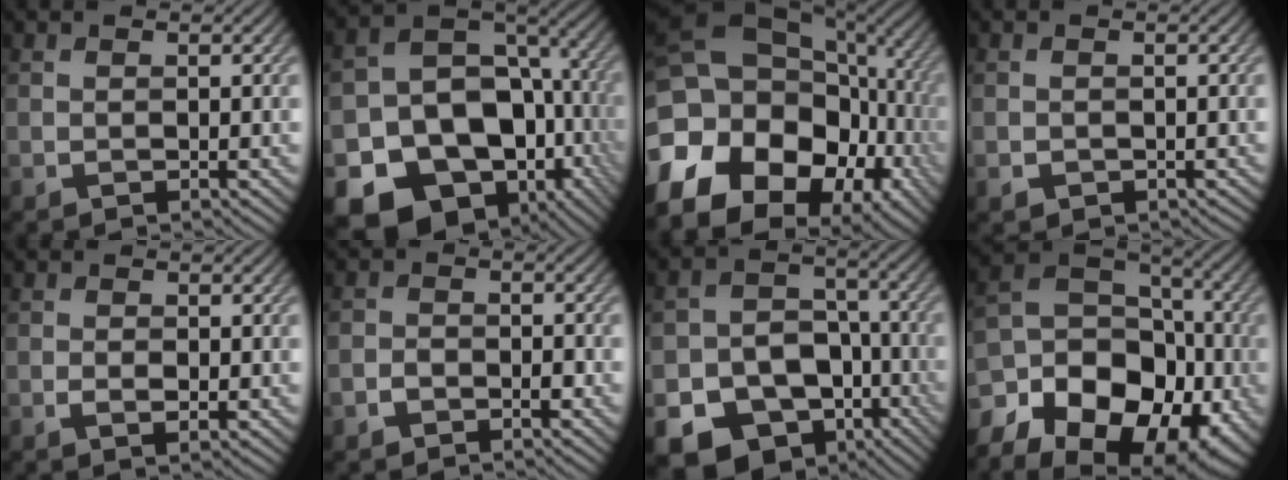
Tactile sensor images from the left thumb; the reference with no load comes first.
{"total": 20.4, "force": [-8.9, 15.7, 9.6], "torque": [-0.183, -0.043, -0.105]}
{"total": 19.0, "force": [-7.8, 13.7, 10.7], "torque": [-0.252, -0.007, -0.129]}
{"total": 1.4, "force": [-0.6, 1.1, 0.4], "torque": [-0.008, -0.009, -0.012]}
{"total": 1.7, "force": [-0.5, 0.9, 1.4], "torque": [-0.024, -0.001, -0.010]}
{"total": 2.3, "force": [-1.5, 1.4, 1.1], "torque": [-0.016, 0.005, -0.034]}
{"total": 18.1, "force": [-10.1, 13.5, 6.8], "torque": [-0.136, -0.057, -0.147]}
{"total": 19.4, "force": [-7.8, 14.0, 10.8], "torque": [-0.240, -0.038, -0.089]}